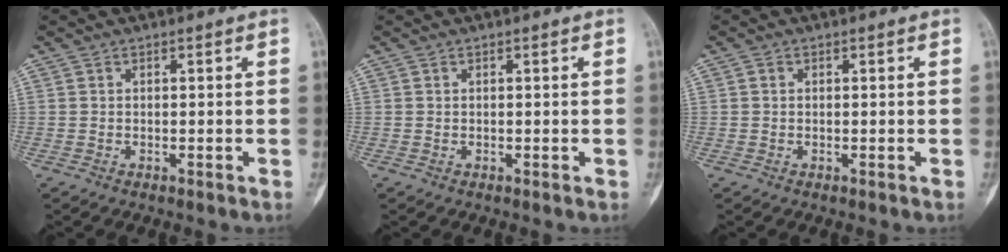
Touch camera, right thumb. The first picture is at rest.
{"total": 0.0}
{"total": 0.6, "force": [0.1, 0.5, 0.3], "torque": [-0.003, 0.001, 0.001]}